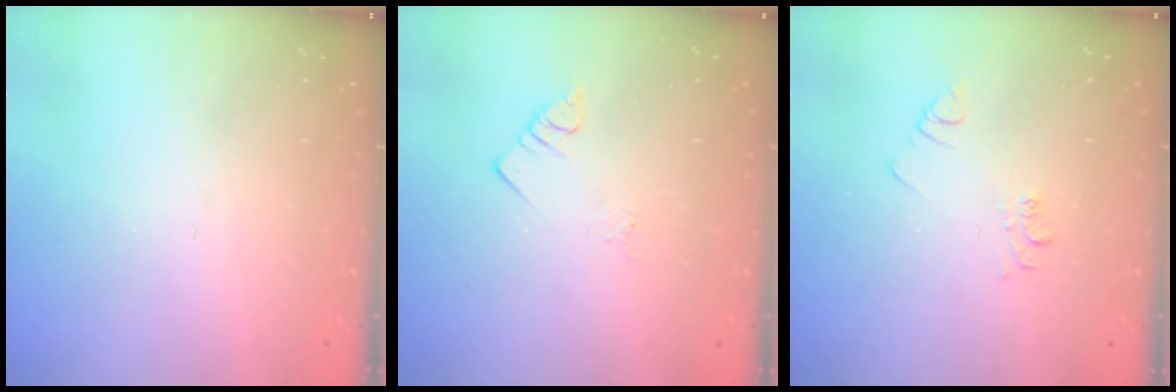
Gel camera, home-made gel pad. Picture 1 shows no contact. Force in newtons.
{"total": 2.8, "press": 2.8, "slide": 0.4}
{"total": 3.6, "press": 3.6, "slide": 0.6}